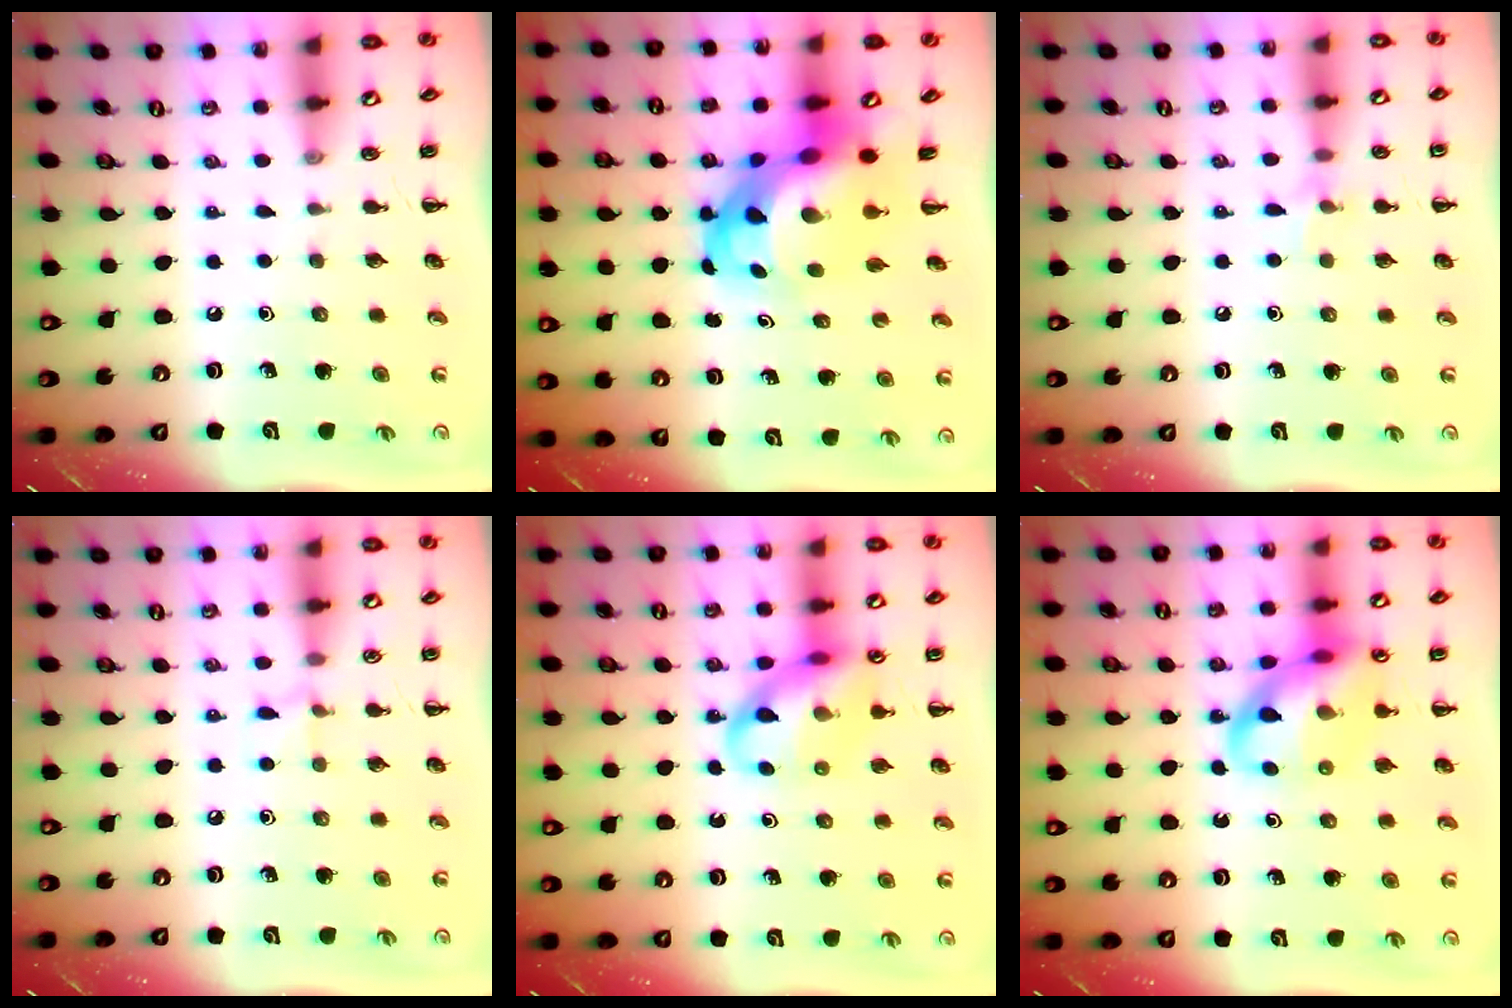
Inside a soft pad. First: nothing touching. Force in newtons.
{"total": 10.2, "press": 9.8, "slide": 3.0}
{"total": 5.9, "press": 5.7, "slide": 1.6}
{"total": 5.2, "press": 4.9, "slide": 1.7}
{"total": 14.7, "press": 14.5, "slide": 2.5}
{"total": 14.7, "press": 14.6, "slide": 1.9}